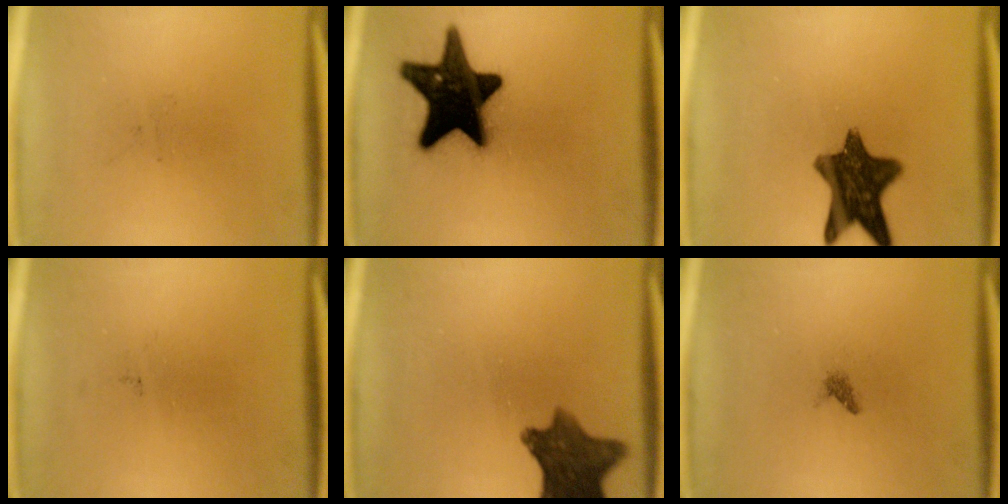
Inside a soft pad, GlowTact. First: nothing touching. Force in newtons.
{"total": 18.9}
{"total": 11.8}
{"total": 0.0}
{"total": 9.9}
{"total": 0.7}